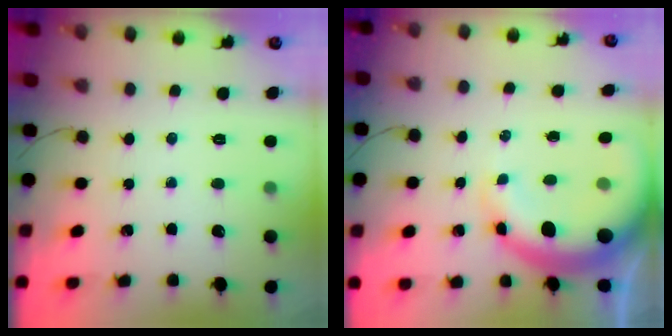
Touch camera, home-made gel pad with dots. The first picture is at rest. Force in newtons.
{"total": 8.7, "press": 8.4, "slide": 2.2}